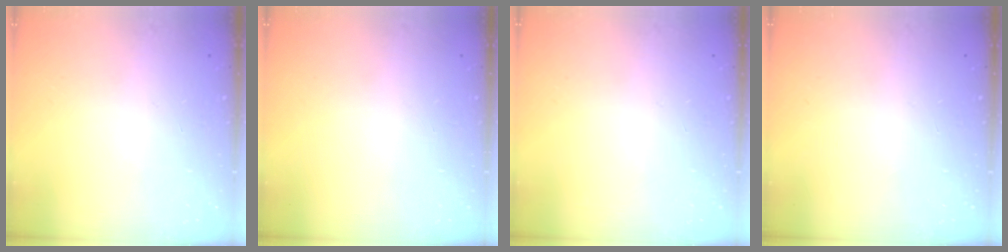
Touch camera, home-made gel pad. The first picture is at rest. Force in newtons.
{"total": 0.0}
{"total": 0.0}
{"total": 0.0}